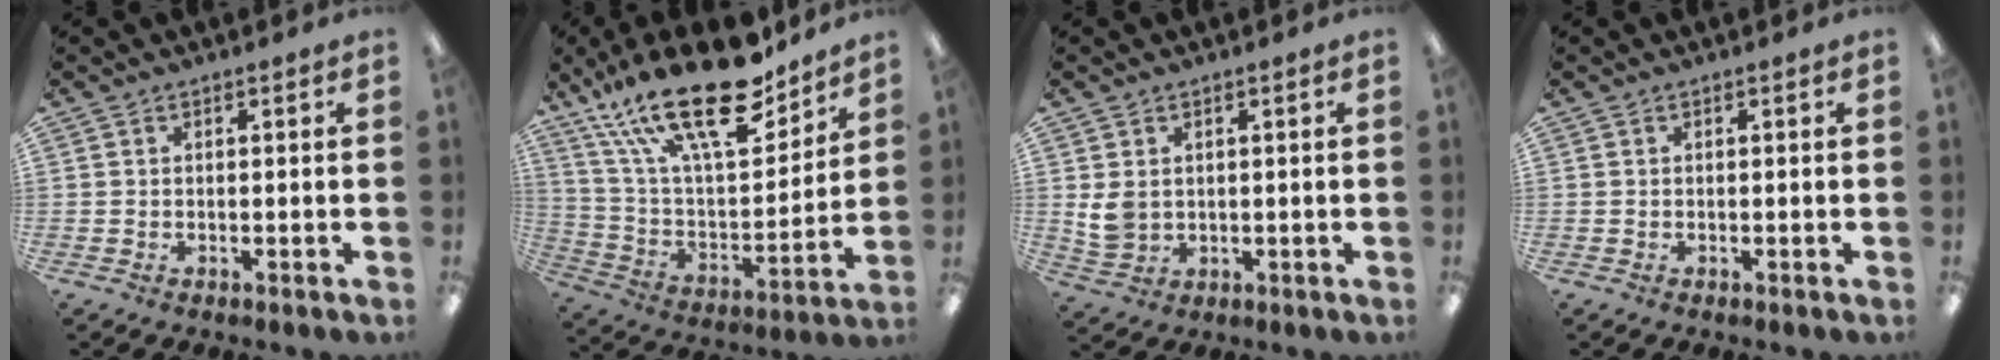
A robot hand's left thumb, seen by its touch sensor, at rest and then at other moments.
{"total": 26.7, "force": [17.5, 10.3, 17.4], "torque": [-0.307, -0.107, 0.299]}
{"total": 4.8, "force": [1.3, 3.7, 2.8], "torque": [-0.052, 0.000, 0.026]}
{"total": 0.0}